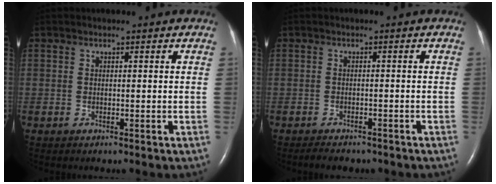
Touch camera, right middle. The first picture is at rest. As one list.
[{"total": 4.6, "force": [-3.8, 1.8, 1.8], "torque": [-0.029, -0.005, -0.044]}]